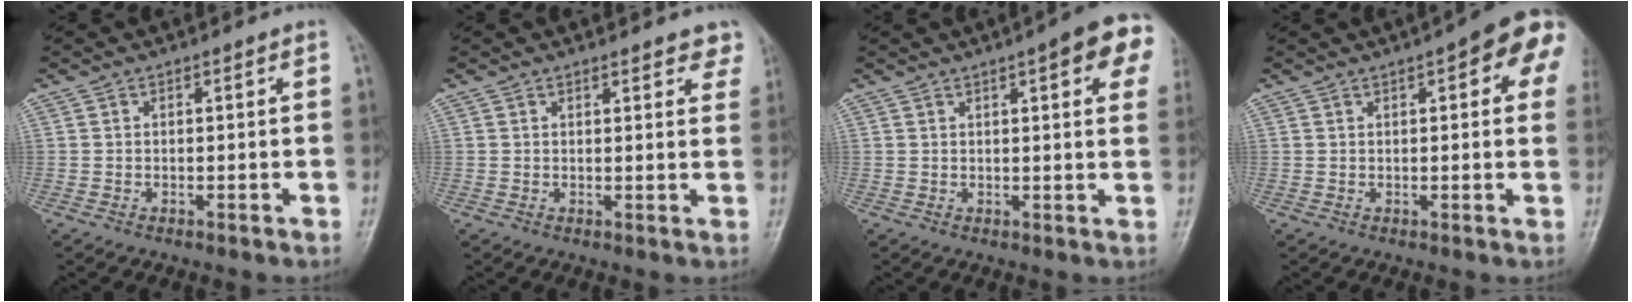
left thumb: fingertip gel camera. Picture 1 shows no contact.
{"total": 5.0, "force": [4.1, 1.8, 2.3], "torque": [0.004, -0.014, 0.038]}
{"total": 10.2, "force": [4.4, 2.5, 8.8], "torque": [-0.084, -0.004, 0.045]}
{"total": 11.3, "force": [4.3, 3.6, 9.8], "torque": [-0.092, 0.004, 0.040]}